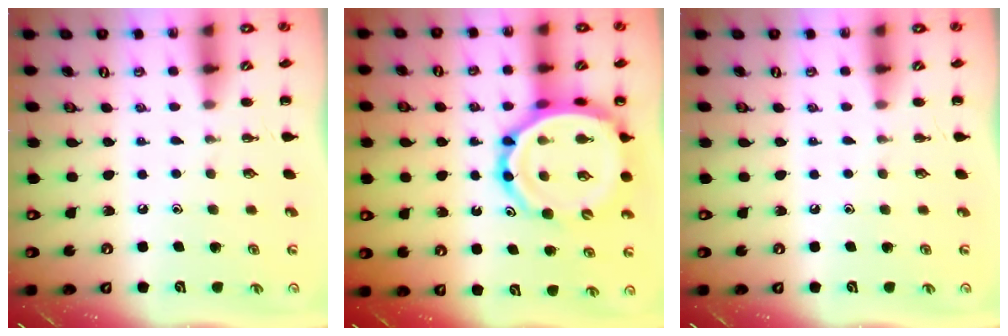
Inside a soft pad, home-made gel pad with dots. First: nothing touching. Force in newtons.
{"total": 15.3, "press": 14.8, "slide": 4.2}
{"total": 0.0}